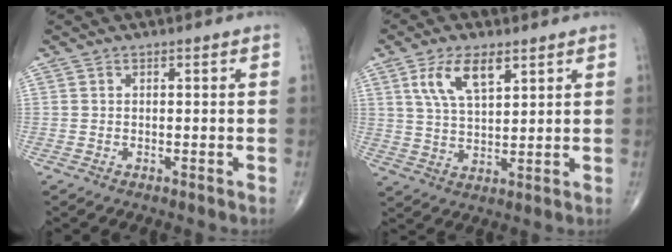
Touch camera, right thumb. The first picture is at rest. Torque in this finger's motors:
{"motor_torque": [-0.33, 0.41, 0.42, 0.21, 0.30]}